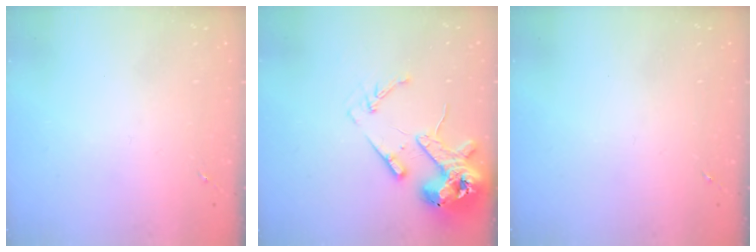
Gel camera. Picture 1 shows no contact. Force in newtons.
{"total": 14.8, "press": 14.6, "slide": 2.1}
{"total": 0.0}